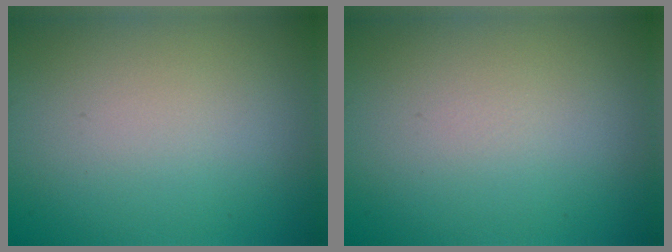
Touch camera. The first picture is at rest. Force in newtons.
{"total": 0.0}